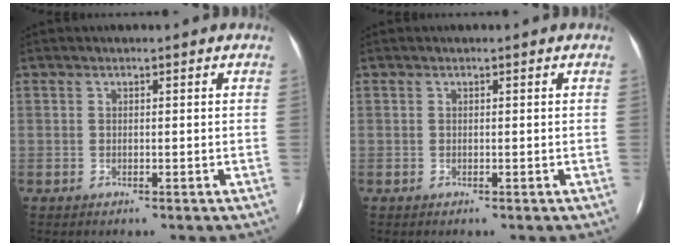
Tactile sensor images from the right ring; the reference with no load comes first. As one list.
[{"total": 0.0}]